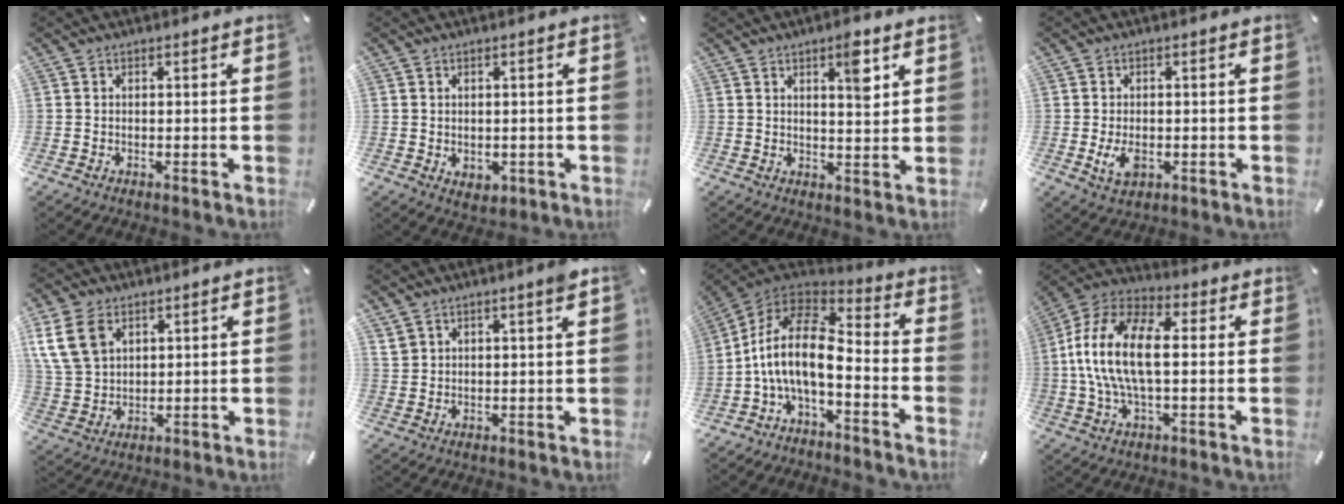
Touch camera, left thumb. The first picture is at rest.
{"total": 1.8, "force": [0.2, 1.7, 0.6], "torque": [-0.005, 0.000, 0.001]}
{"total": 6.6, "force": [3.2, 2.2, 5.3], "torque": [-0.071, -0.015, 0.046]}
{"total": 4.5, "force": [-1.0, 2.9, 3.3], "torque": [-0.083, -0.005, -0.021]}
{"total": 10.0, "force": [4.6, 7.5, 4.9], "torque": [-0.139, 0.000, 0.089]}
{"total": 3.3, "force": [3.0, 0.5, 1.2], "torque": [-0.032, -0.013, 0.057]}
{"total": 14.3, "force": [-2.7, 7.1, 12.1], "torque": [-0.260, -0.002, -0.051]}
{"total": 16.1, "force": [0.3, 8.2, 13.8], "torque": [-0.298, 0.001, 0.001]}